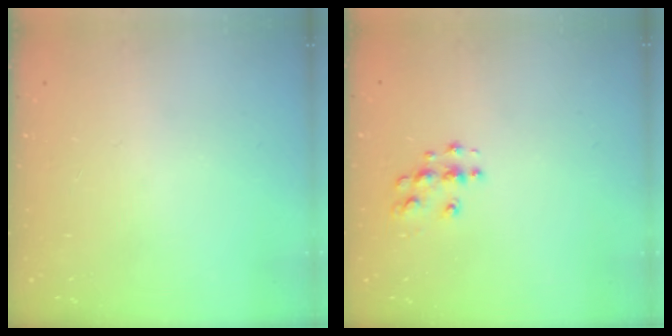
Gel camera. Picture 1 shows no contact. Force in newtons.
{"total": 5.2, "press": 5.1, "slide": 0.5}